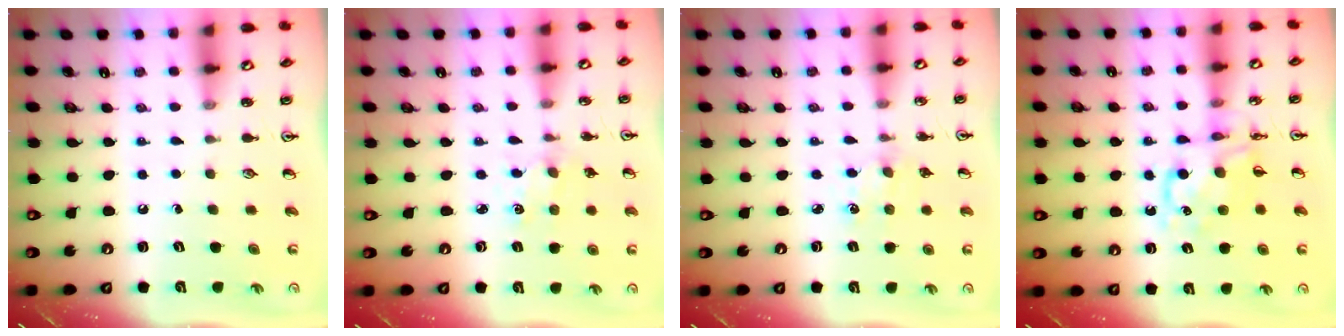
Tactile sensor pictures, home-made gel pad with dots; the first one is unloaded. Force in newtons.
{"total": 2.1, "press": 2.1, "slide": 0.4}
{"total": 4.5, "press": 4.5, "slide": 0.5}
{"total": 9.9, "press": 9.8, "slide": 0.9}